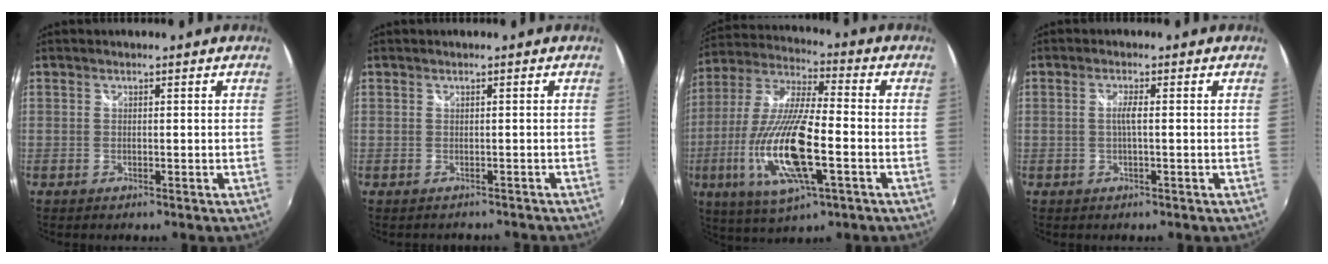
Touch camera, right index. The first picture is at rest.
{"total": 1.6, "force": [-1.3, 1.0, 0.1], "torque": [0.000, -0.001, -0.013]}
{"total": 19.8, "force": [-6.0, 5.1, 18.2], "torque": [-0.371, -0.029, -0.111]}
{"total": 1.7, "force": [-0.1, -0.3, 1.7], "torque": [-0.029, 0.001, -0.005]}